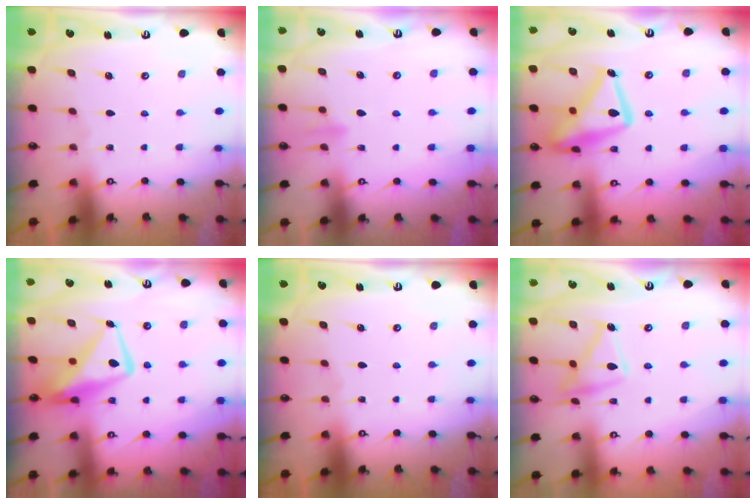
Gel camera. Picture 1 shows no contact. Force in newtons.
{"total": 8.7, "press": 8.6, "slide": 1.3}
{"total": 18.8, "press": 18.7, "slide": 1.6}
{"total": 12.8, "press": 12.7, "slide": 1.3}
{"total": 0.0}
{"total": 14.4, "press": 14.4, "slide": 1.1}